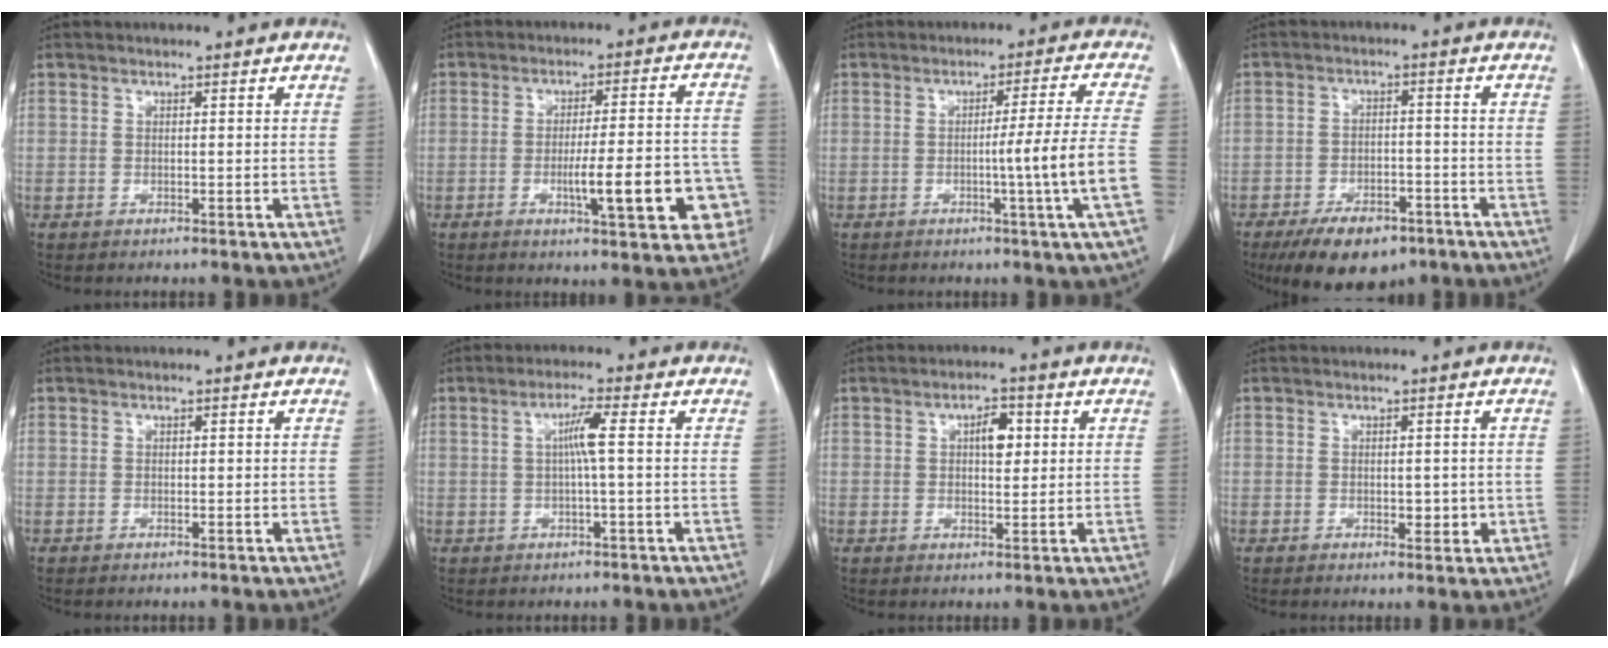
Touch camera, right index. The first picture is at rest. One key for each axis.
{"total": 12.5, "fx": -4.0, "fy": 2.1, "fz": 11.6, "tx": -0.152, "ty": 0.016, "tz": -0.048}
{"total": 9.0, "fx": -2.1, "fy": -2.3, "fz": 8.5, "tx": -0.116, "ty": -0.011, "tz": -0.033}
{"total": 10.1, "fx": -7.0, "fy": 4.7, "fz": 5.5, "tx": -0.083, "ty": -0.003, "tz": -0.111}
{"total": 0.0}
{"total": 3.7, "fx": 0.4, "fy": -0.4, "fz": 3.6, "tx": -0.067, "ty": 0.006, "tz": 0.006}
{"total": 4.0, "fx": 1.1, "fy": 1.7, "fz": 3.4, "tx": -0.052, "ty": 0.007, "tz": 0.016}
{"total": 2.3, "fx": -0.3, "fy": 1.2, "fz": 2.0, "tx": -0.025, "ty": -0.003, "tz": 0.002}